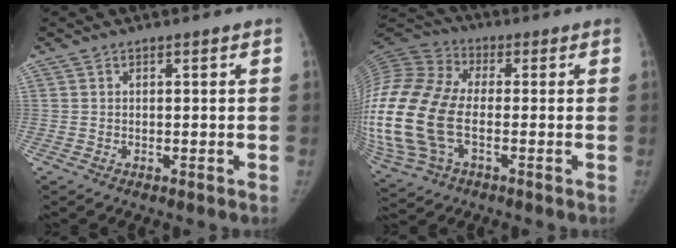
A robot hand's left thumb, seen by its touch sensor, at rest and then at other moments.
{"total": 26.5, "force": [-4.1, 16.4, 20.4], "torque": [-0.519, -0.002, -0.070]}